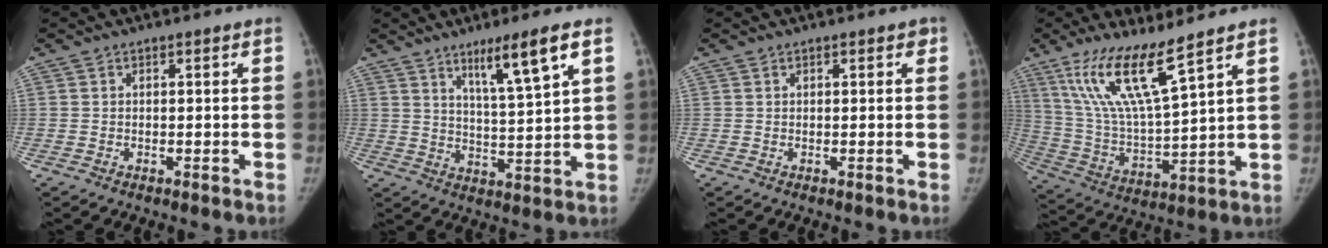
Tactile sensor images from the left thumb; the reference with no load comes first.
{"total": 9.6, "force": [5.5, 0.3, 7.9], "torque": [-0.134, -0.034, 0.096]}
{"total": 0.7, "force": [0.4, 0.4, 0.5], "torque": [0.004, 0.001, 0.000]}
{"total": 15.1, "force": [9.5, 2.1, 11.5], "torque": [-0.224, -0.056, 0.199]}